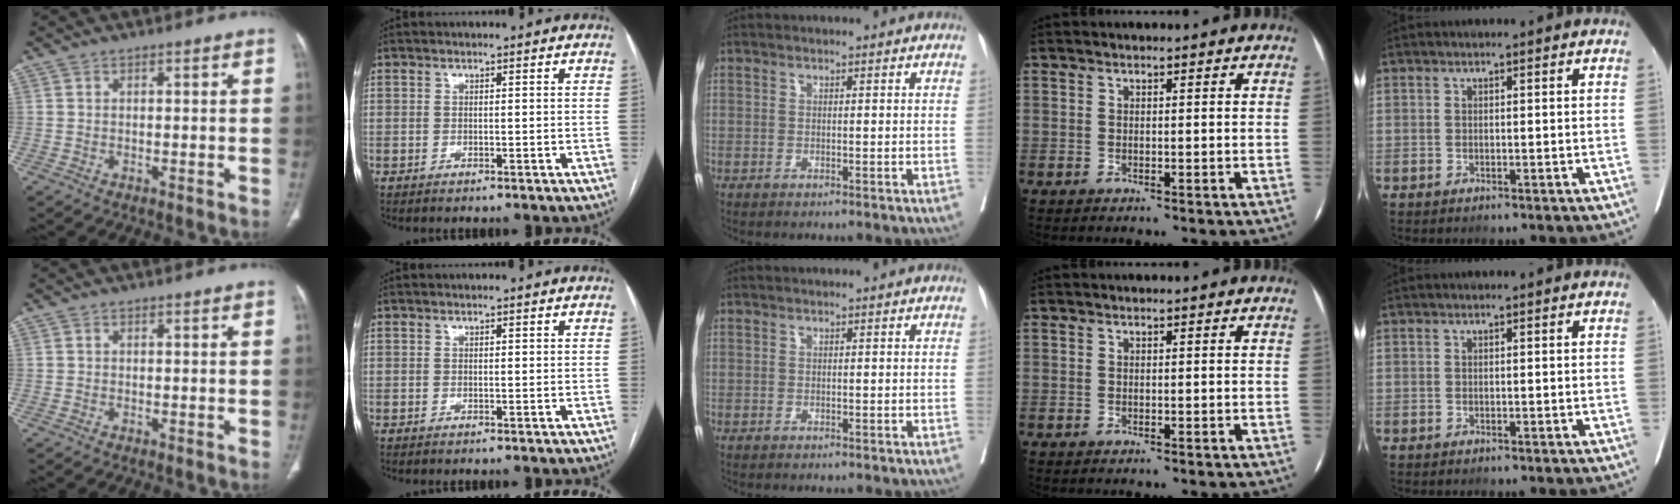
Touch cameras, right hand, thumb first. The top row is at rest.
{}